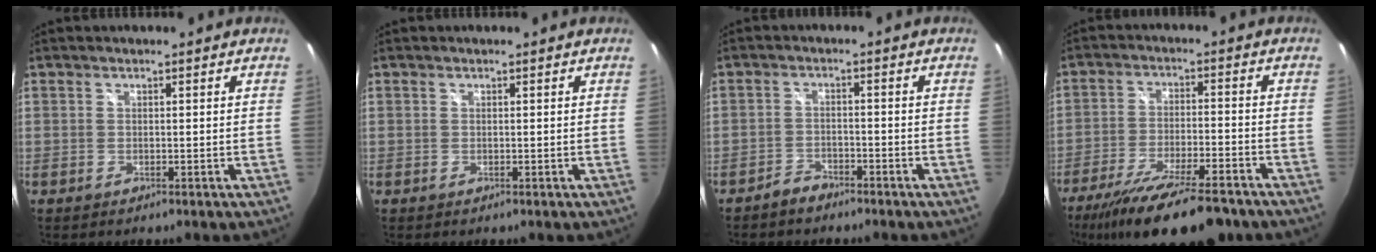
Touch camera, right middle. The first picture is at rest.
{"total": 0.0}
{"total": 3.0, "force": [-2.7, 1.1, 0.6], "torque": [-0.022, 0.006, -0.047]}
{"total": 18.3, "force": [-14.3, 3.8, 10.7], "torque": [-0.208, -0.041, -0.224]}